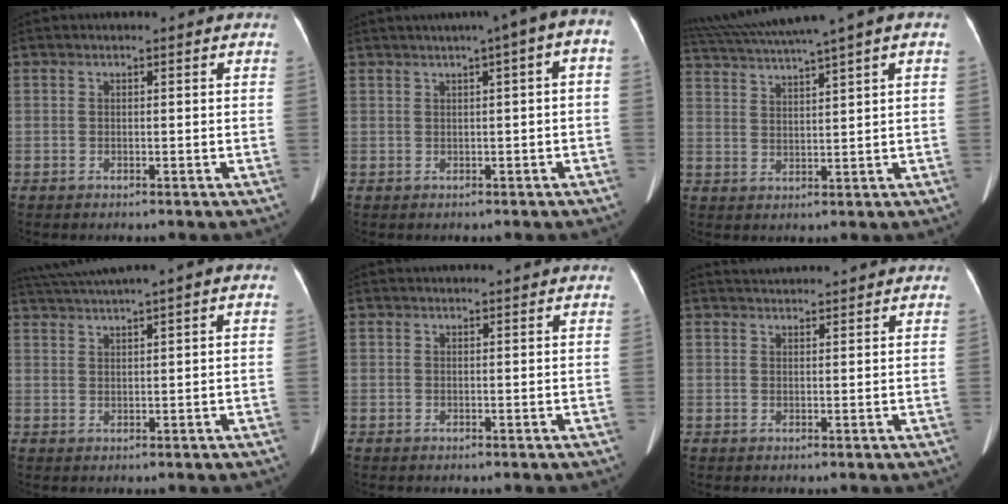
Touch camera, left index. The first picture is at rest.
{"total": 6.1, "force": [1.6, 0.8, 5.9], "torque": [-0.078, 0.026, 0.015]}
{"total": 10.1, "force": [7.8, -1.2, 6.3], "torque": [-0.114, 0.032, 0.128]}
{"total": 5.8, "force": [4.3, -0.9, 3.8], "torque": [-0.075, 0.028, 0.080]}
{"total": 3.3, "force": [3.2, 0.1, 0.8], "torque": [-0.009, 0.027, 0.042]}
{"total": 4.2, "force": [4.1, 0.1, 0.6], "torque": [-0.015, 0.031, 0.063]}